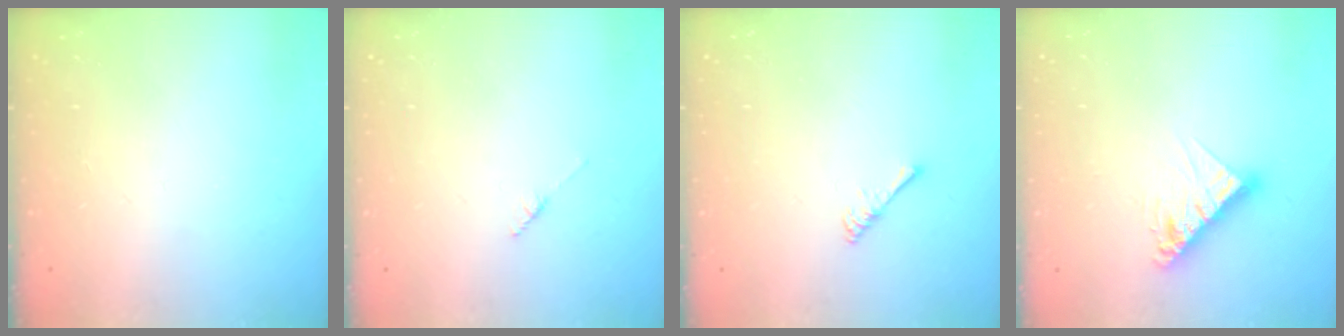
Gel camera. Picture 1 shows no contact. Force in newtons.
{"total": 1.7, "press": 1.6, "slide": 0.2}
{"total": 2.4, "press": 2.4, "slide": 0.4}
{"total": 9.7, "press": 9.7, "slide": 0.8}